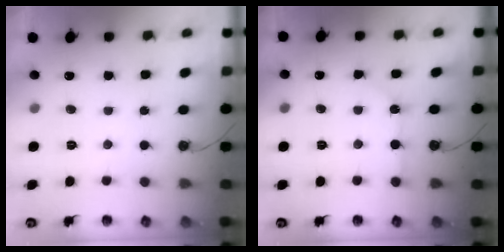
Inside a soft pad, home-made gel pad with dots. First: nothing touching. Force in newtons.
{"total": 3.9, "press": 3.9, "slide": 0.5}